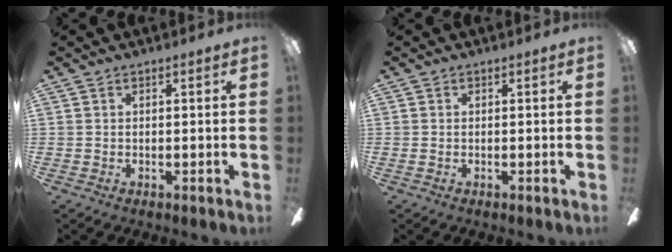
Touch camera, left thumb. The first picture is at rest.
{"total": 0.0}